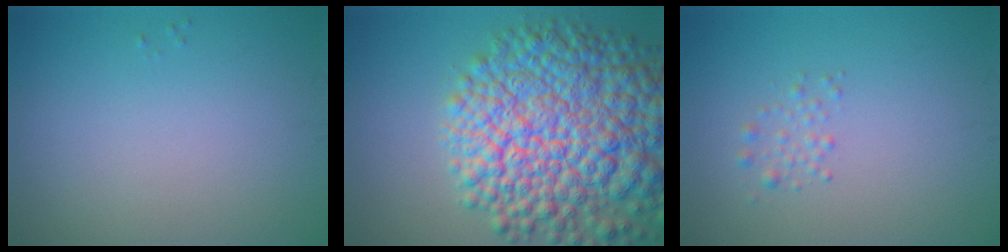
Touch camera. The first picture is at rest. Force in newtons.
{"total": 13.7, "press": 13.7, "slide": 0.6}
{"total": 1.5, "press": 1.5, "slide": 0.0}